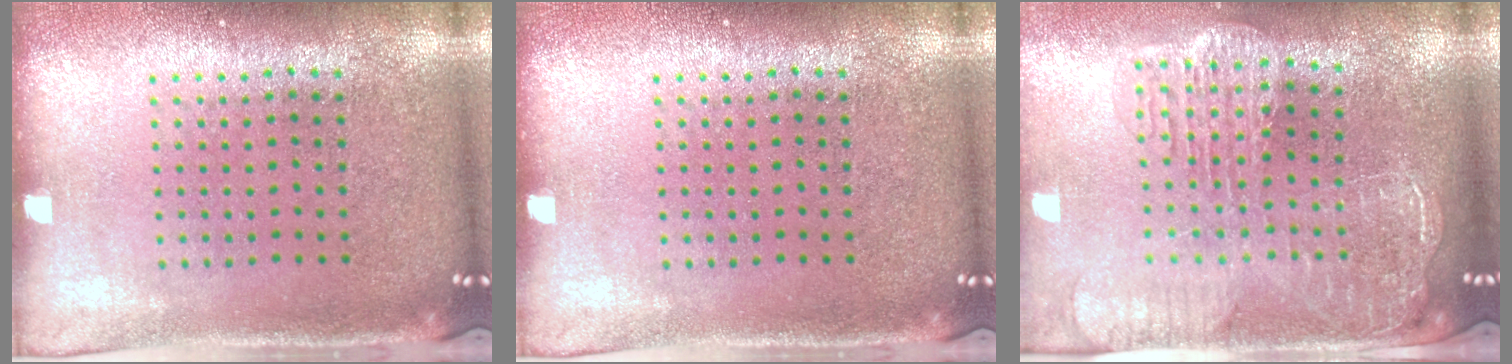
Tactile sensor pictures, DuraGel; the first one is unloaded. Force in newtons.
{"total": 0.0}
{"total": 2.8, "press": 2.3, "slide": 1.5}